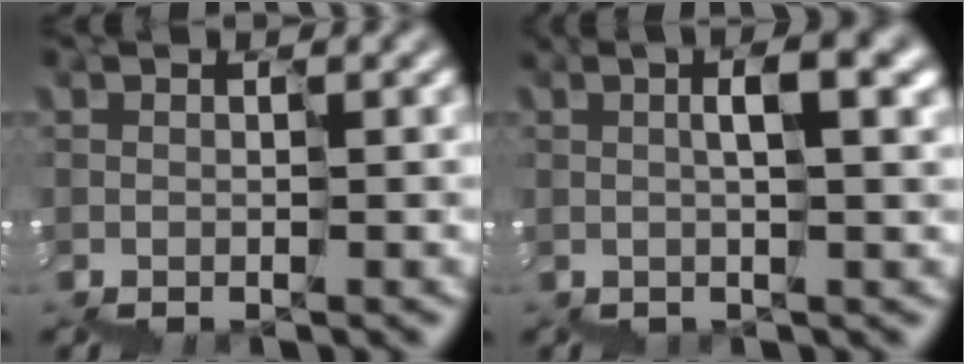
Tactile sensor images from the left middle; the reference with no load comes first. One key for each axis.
{"total": 3.6, "fx": 1.2, "fy": 1.1, "fz": 3.2, "tx": -0.034, "ty": 0.021, "tz": 0.014}